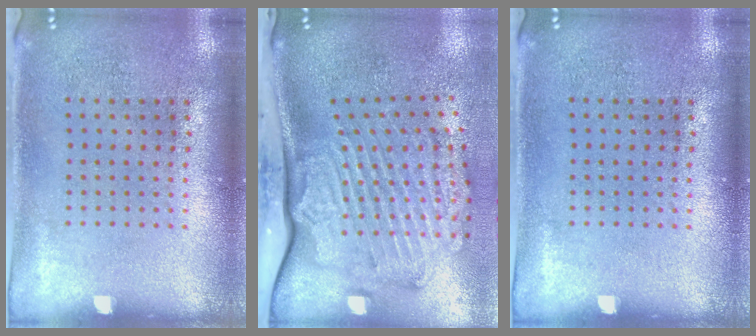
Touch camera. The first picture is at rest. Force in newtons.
{"total": 2.8, "press": 2.2, "slide": 1.7}
{"total": 0.0}